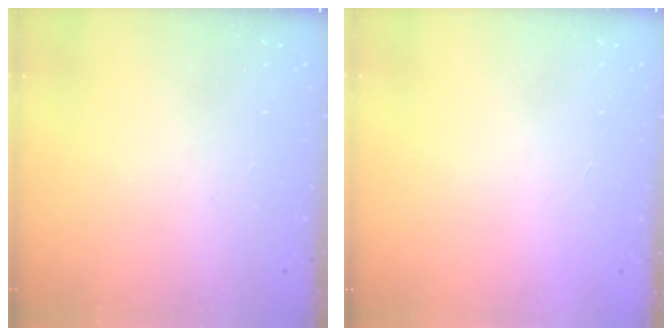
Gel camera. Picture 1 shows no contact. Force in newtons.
{"total": 1.5, "press": 1.5, "slide": 0.1}